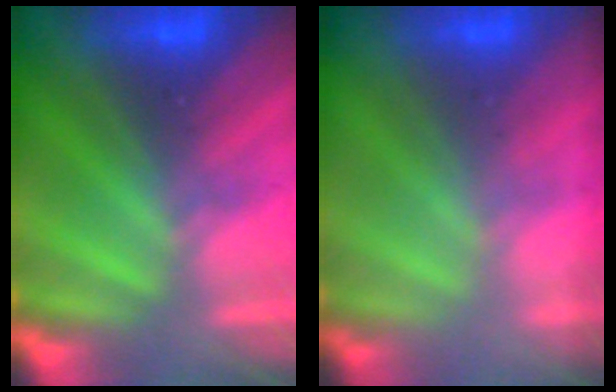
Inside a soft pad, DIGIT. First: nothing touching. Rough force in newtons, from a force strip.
{"total": 1.7}